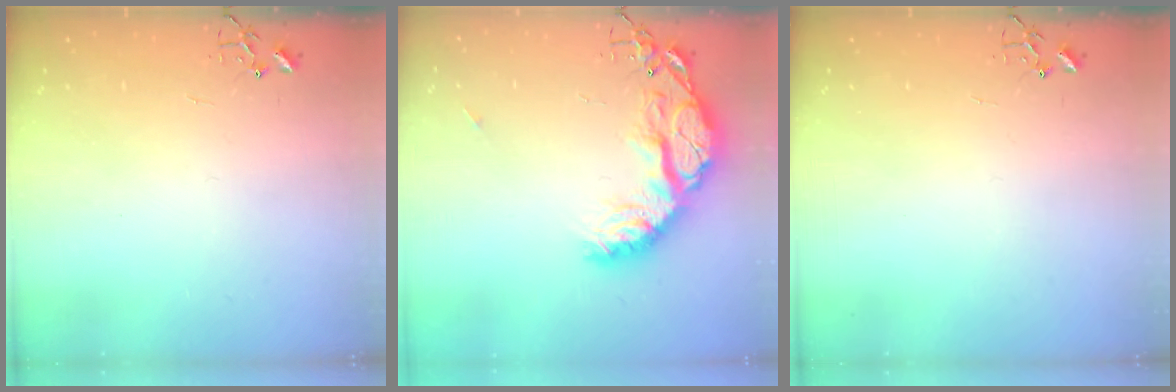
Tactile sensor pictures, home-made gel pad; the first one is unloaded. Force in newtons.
{"total": 20.6, "press": 20.5, "slide": 1.5}
{"total": 0.0}